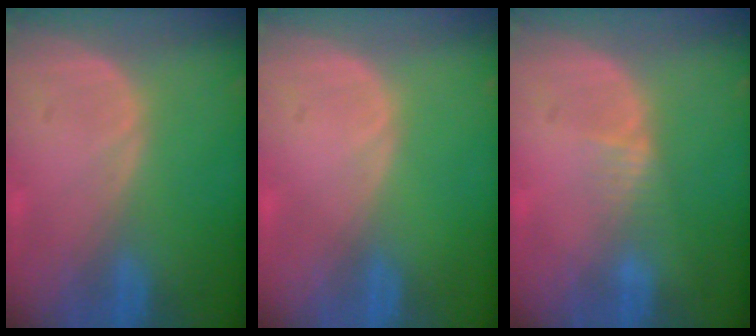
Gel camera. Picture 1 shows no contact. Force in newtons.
{"total": 0.0}
{"total": 1.8, "press": 1.5, "slide": 1.0}